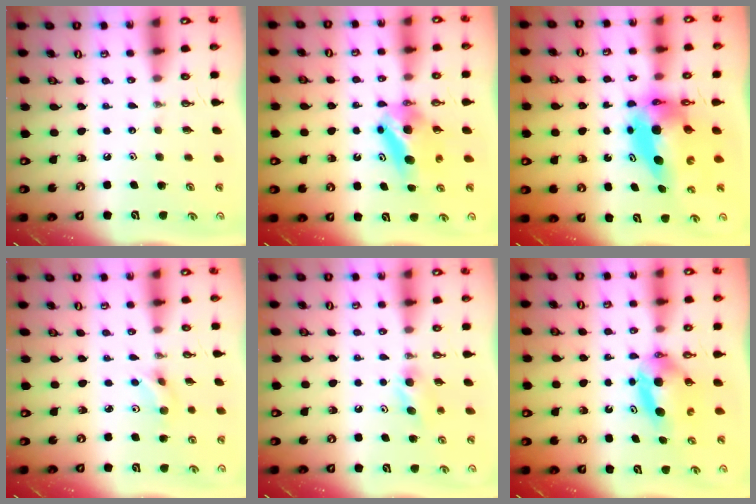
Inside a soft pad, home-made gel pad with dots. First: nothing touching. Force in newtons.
{"total": 7.6, "press": 6.8, "slide": 3.3}
{"total": 8.5, "press": 8.5, "slide": 0.9}
{"total": 4.8, "press": 4.7, "slide": 1.0}
{"total": 4.0, "press": 3.9, "slide": 0.6}
{"total": 7.0, "press": 6.3, "slide": 3.0}